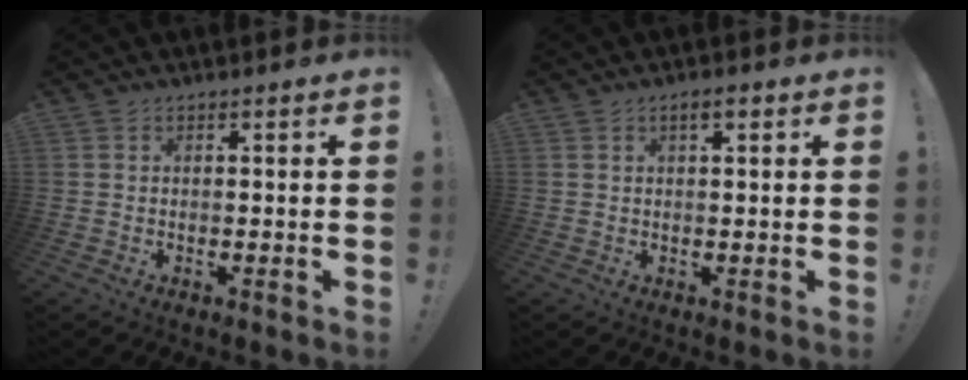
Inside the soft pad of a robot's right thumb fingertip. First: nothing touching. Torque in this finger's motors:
{"motor_torque": [-0.25, 0.41, 0.21, 0.10, 0.02]}